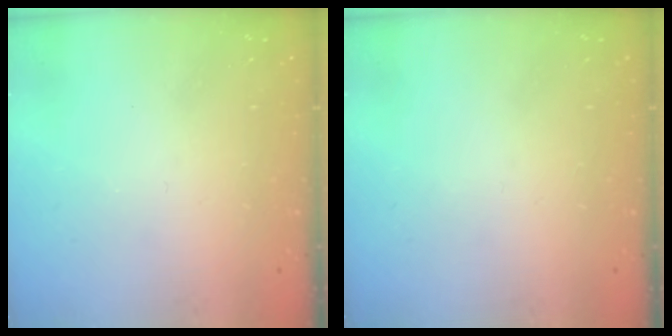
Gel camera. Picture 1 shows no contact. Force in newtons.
{"total": 0.0}